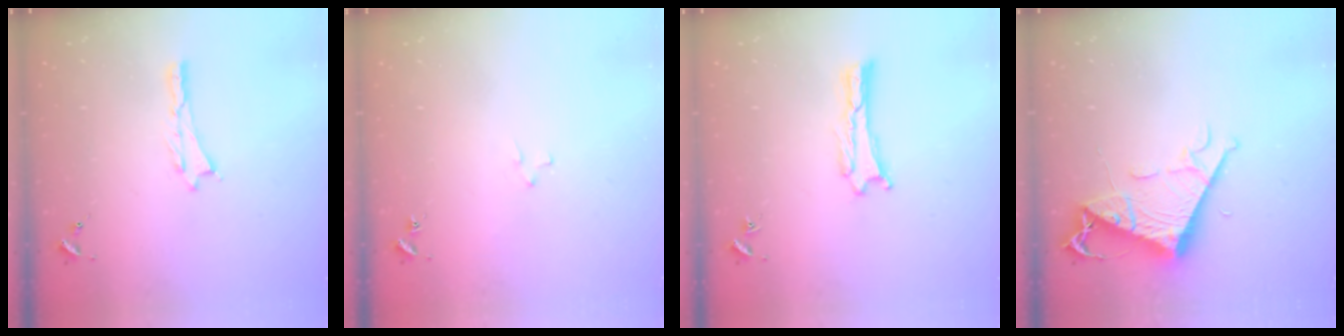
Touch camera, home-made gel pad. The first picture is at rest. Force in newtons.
{"total": 1.9, "press": 1.9, "slide": 0.1}
{"total": 0.8, "press": 0.8, "slide": 0.0}
{"total": 9.6, "press": 9.6, "slide": 0.9}